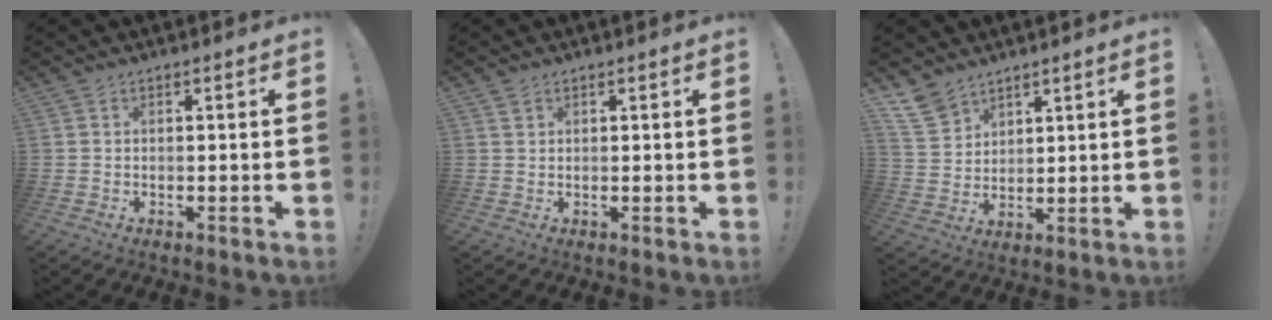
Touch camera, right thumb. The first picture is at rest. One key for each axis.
{"total": 1.0, "fx": 0.8, "fy": 0.6, "fz": 0.4, "tx": -0.001, "ty": -0.003, "tz": 0.014}
{"total": 9.6, "fx": 7.1, "fy": 6.0, "fz": 2.2, "tx": -0.052, "ty": -0.043, "tz": 0.145}